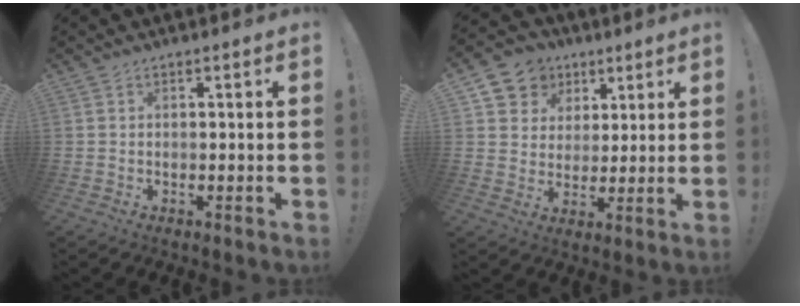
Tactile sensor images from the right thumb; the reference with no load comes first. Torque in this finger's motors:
{"motor_torque": [1.11, 1.09, 0.48, 0.26, -0.01]}